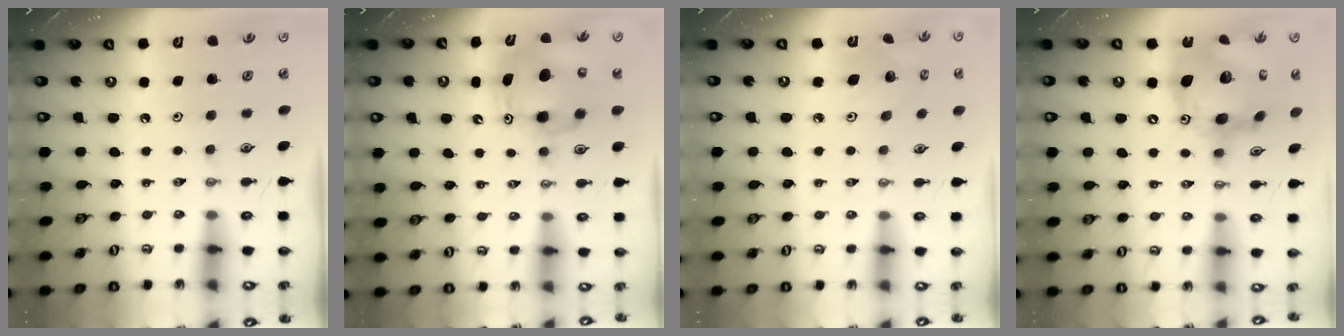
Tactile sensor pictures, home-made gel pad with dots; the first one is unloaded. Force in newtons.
{"total": 11.0, "press": 10.8, "slide": 2.2}
{"total": 4.8, "press": 4.5, "slide": 1.6}
{"total": 20.9, "press": 20.8, "slide": 2.3}